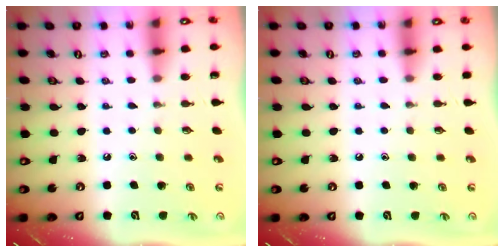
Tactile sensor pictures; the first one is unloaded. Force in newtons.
{"total": 3.5, "press": 3.5, "slide": 0.6}